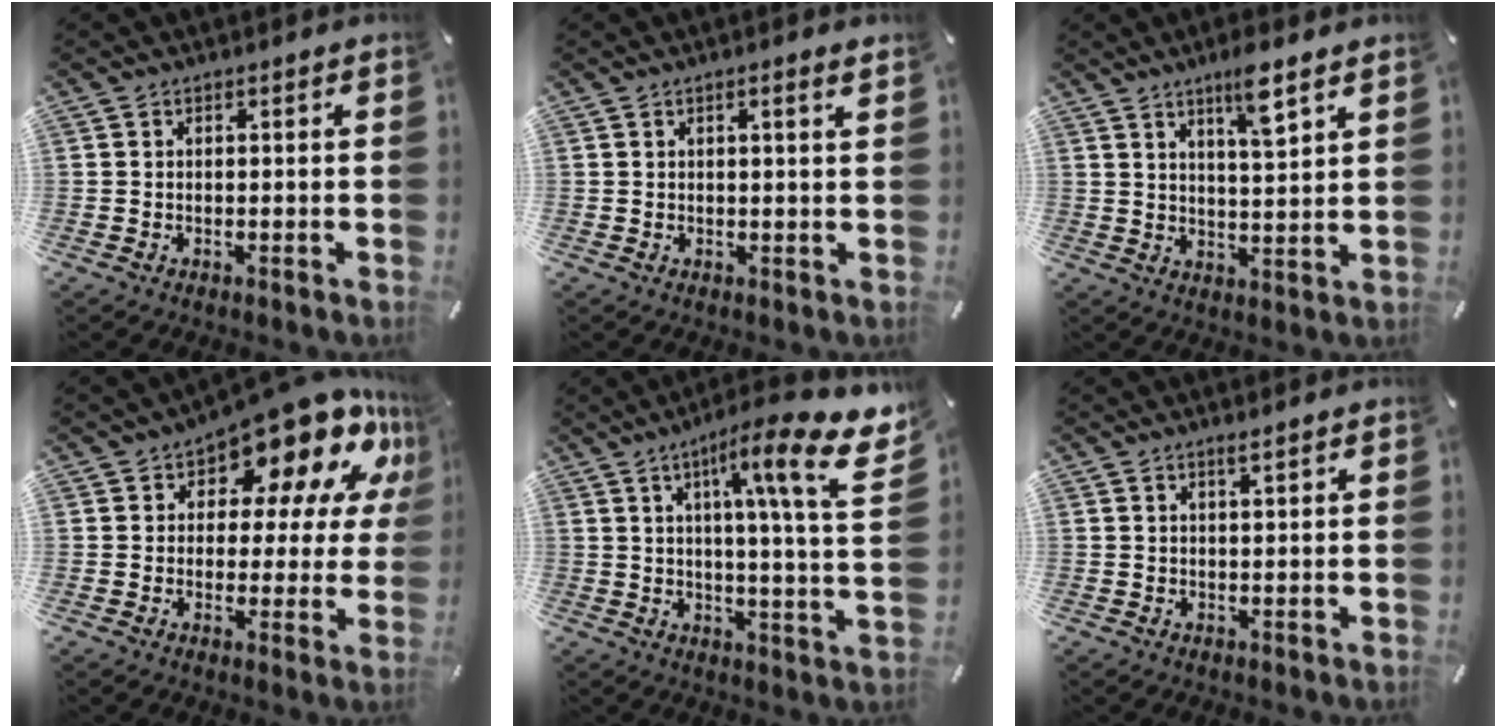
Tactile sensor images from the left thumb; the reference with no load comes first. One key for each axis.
{"total": 1.6, "fx": 0.7, "fy": 0.0, "fz": 1.5, "tx": -0.029, "ty": -0.002, "tz": 0.011}
{"total": 7.8, "fx": 5.4, "fy": 1.0, "fz": 5.5, "tx": -0.089, "ty": -0.030, "tz": 0.085}
{"total": 16.9, "fx": 11.1, "fy": 7.6, "fz": 10.1, "tx": -0.148, "ty": -0.084, "tz": 0.187}
{"total": 17.3, "fx": 7.8, "fy": 2.2, "fz": 15.2, "tx": -0.225, "ty": -0.051, "tz": 0.105}
{"total": 1.7, "fx": 1.3, "fy": 0.1, "fz": 1.1, "tx": -0.023, "ty": -0.002, "tz": 0.023}